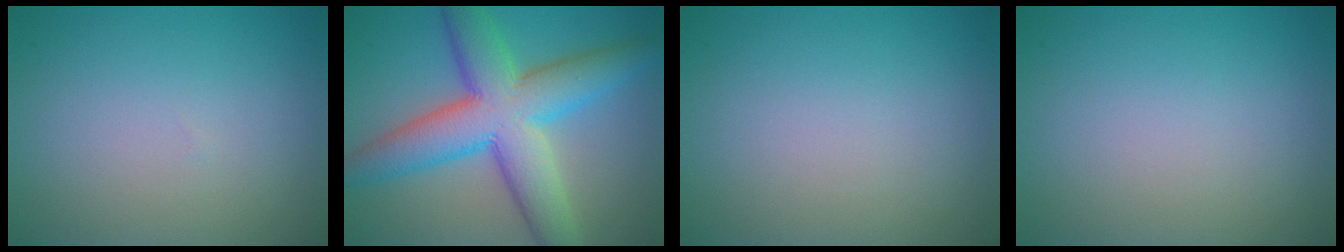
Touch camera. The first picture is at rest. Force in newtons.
{"total": 10.2, "press": 10.2, "slide": 0.2}
{"total": 0.0}
{"total": 0.0}